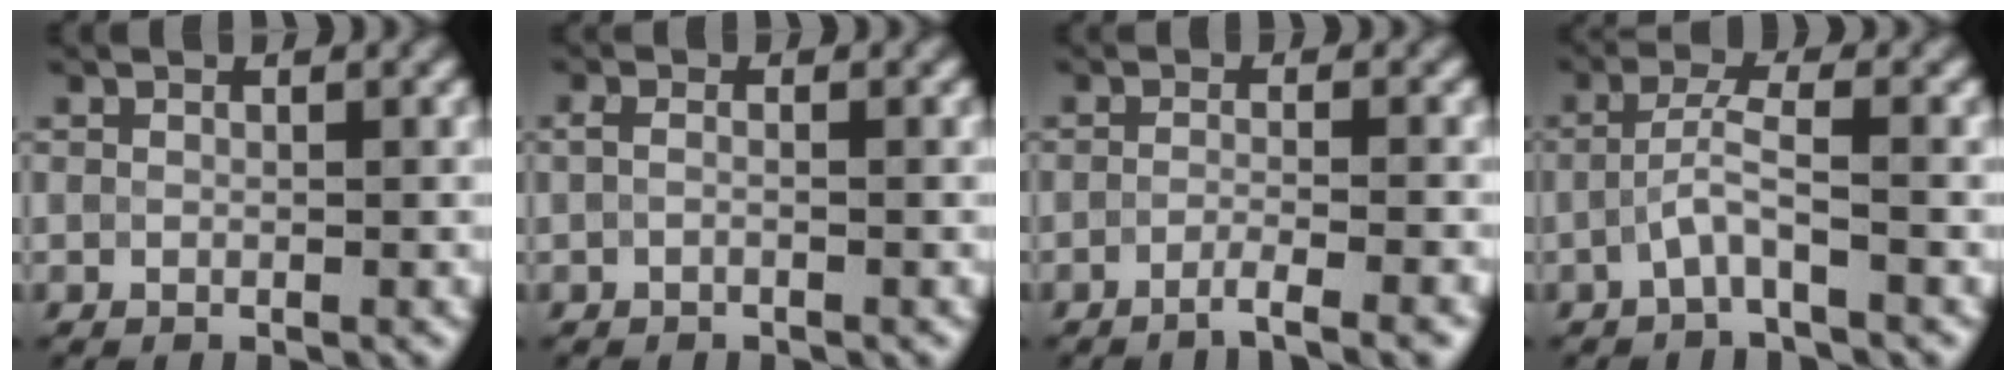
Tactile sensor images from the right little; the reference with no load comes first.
{"total": 1.0, "force": [-0.2, 0.4, 0.9], "torque": [-0.017, -0.009, -0.011]}
{"total": 3.6, "force": [-2.1, 0.7, 2.8], "torque": [-0.031, 0.002, -0.048]}
{"total": 2.8, "force": [-1.0, 0.3, 2.6], "torque": [-0.053, 0.010, -0.023]}